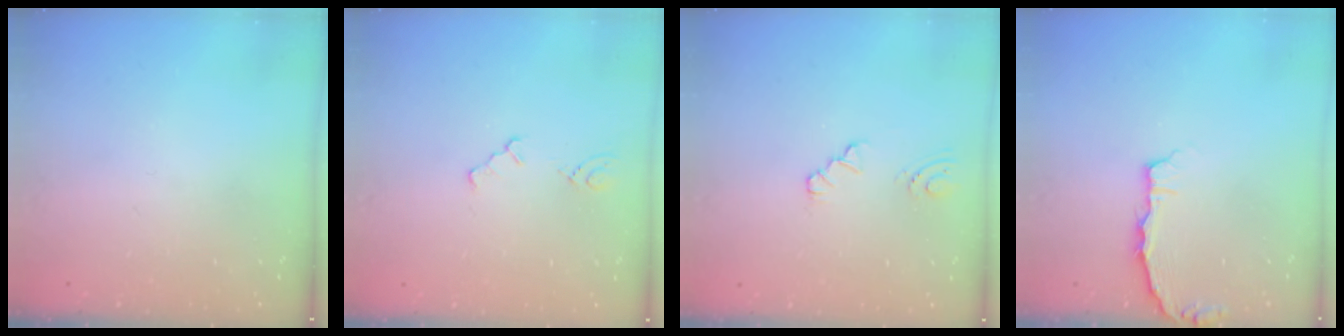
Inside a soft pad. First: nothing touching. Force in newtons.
{"total": 1.5, "press": 1.5, "slide": 0.3}
{"total": 2.8, "press": 2.8, "slide": 0.1}
{"total": 2.8, "press": 2.8, "slide": 0.4}